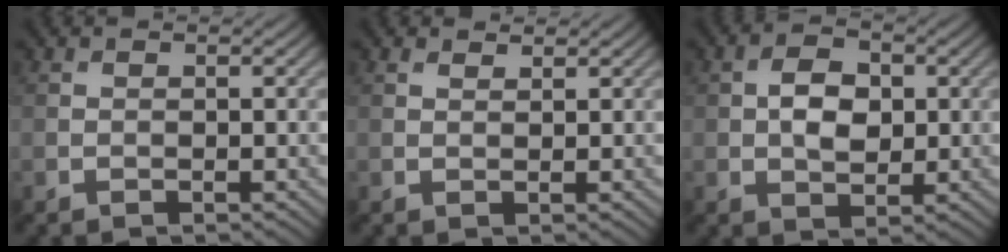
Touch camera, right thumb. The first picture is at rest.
{"total": 1.4, "force": [1.4, 0.4, 0.2], "torque": [-0.008, 0.001, 0.032]}
{"total": 4.0, "force": [0.3, 2.9, 2.7], "torque": [-0.041, -0.003, 0.008]}